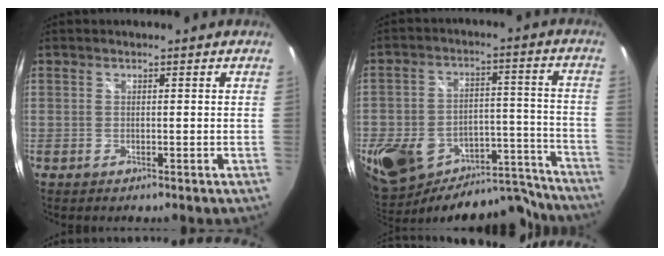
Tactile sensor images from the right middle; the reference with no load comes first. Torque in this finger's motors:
{"motor_torque": [1.07, -1.07, 0.48, 0.21]}